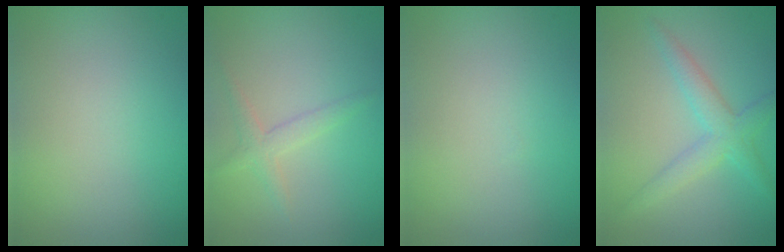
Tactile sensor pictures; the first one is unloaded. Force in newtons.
{"total": 1.8, "press": 1.8, "slide": 0.1}
{"total": 0.0}
{"total": 3.0, "press": 3.0, "slide": 0.0}